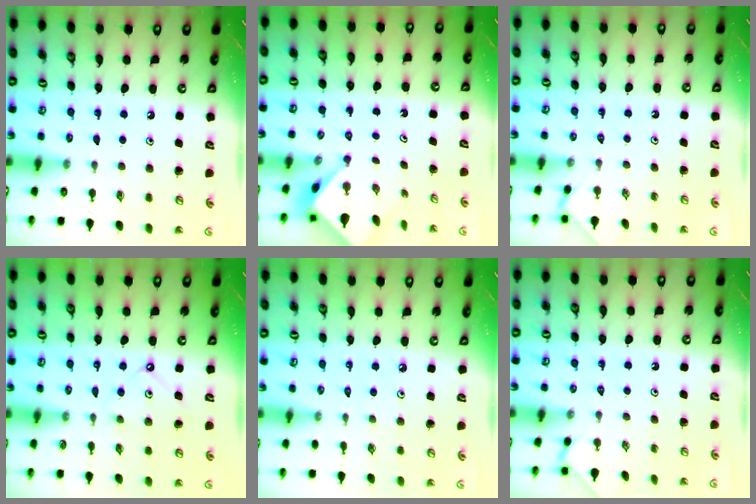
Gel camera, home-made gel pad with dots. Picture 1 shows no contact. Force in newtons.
{"total": 2.3, "press": 2.3, "slide": 0.2}
{"total": 1.4, "press": 1.4, "slide": 0.2}
{"total": 6.1, "press": 6.0, "slide": 0.7}
{"total": 1.5, "press": 1.4, "slide": 0.4}
{"total": 1.4, "press": 1.4, "slide": 0.2}